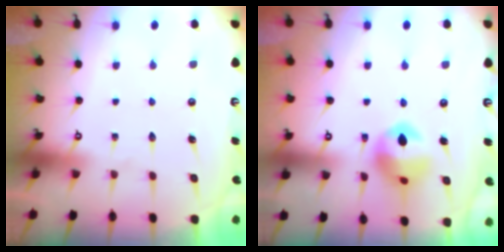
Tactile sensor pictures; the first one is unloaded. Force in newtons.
{"total": 12.7, "press": 12.6, "slide": 1.3}